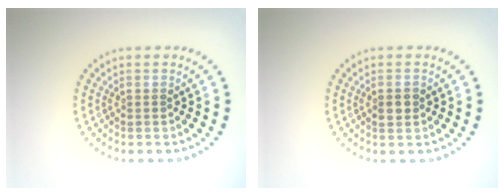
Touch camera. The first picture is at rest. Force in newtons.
{"total": 1.2, "press": 1.1, "slide": 0.1}